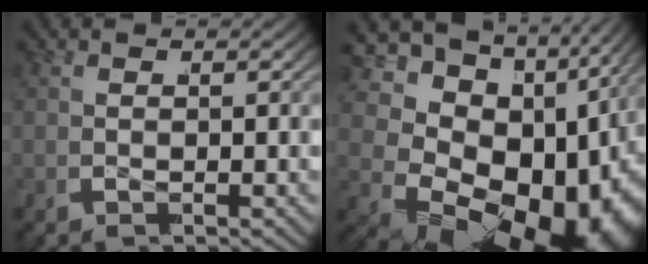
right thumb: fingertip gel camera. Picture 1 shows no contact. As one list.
[{"total": 19.9, "force": [-2.6, 13.4, 14.5], "torque": [-0.254, -0.042, -0.029]}]